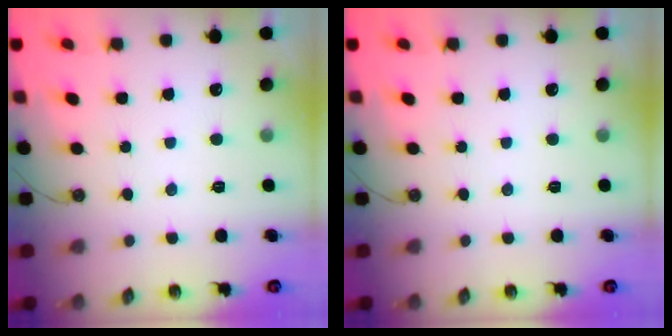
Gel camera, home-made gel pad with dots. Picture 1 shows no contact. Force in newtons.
{"total": 0.0}